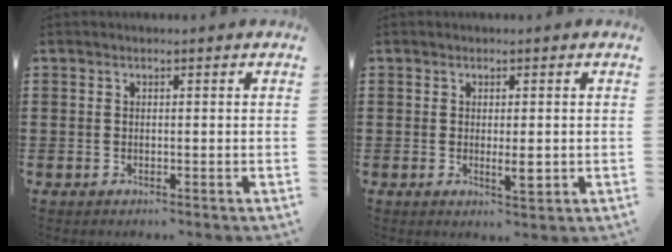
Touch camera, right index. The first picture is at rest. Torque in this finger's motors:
{"motor_torque": [-0.13, -0.09, 0.13, 0.05]}